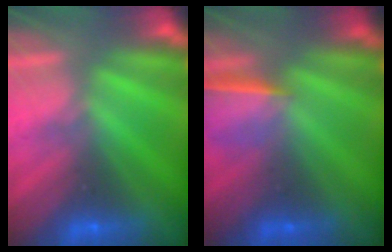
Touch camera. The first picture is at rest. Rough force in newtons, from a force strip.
{"total": 1.6}